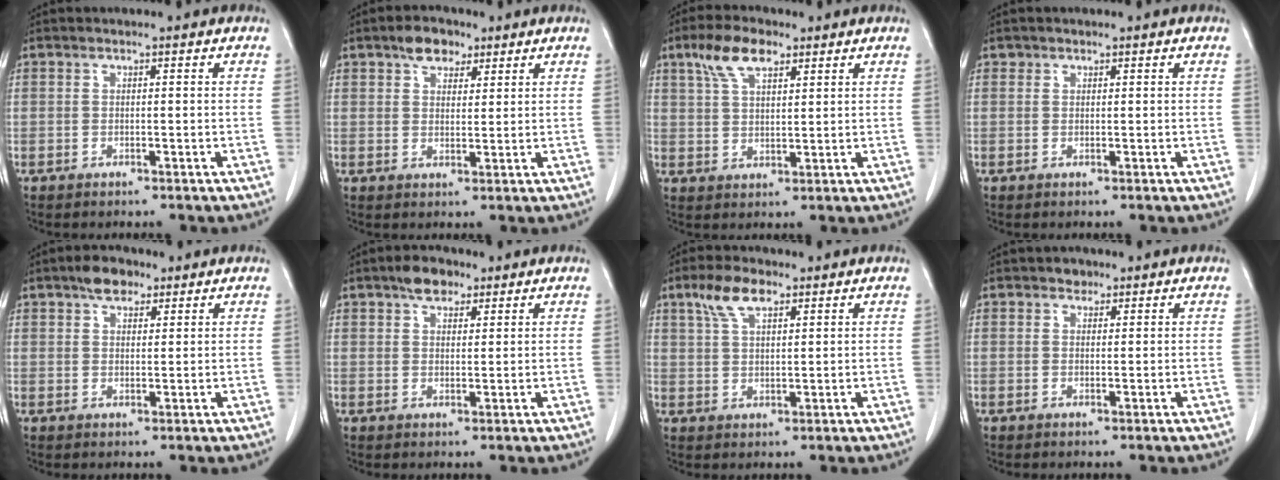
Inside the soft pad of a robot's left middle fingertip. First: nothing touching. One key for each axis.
{"total": 4.6, "fx": 3.1, "fy": 2.6, "fz": 2.3, "tx": -0.038, "ty": 0.012, "tz": 0.053}
{"total": 6.9, "fx": 4.2, "fy": 2.8, "fz": 4.6, "tx": -0.097, "ty": 0.015, "tz": 0.081}
{"total": 0.6, "fx": 0.5, "fy": 0.4, "fz": 0.0, "tx": 0.004, "ty": -0.002, "tz": 0.007}
{"total": 4.2, "fx": 2.9, "fy": 2.1, "fz": 2.2, "tx": -0.040, "ty": 0.010, "tz": 0.051}
{"total": 4.3, "fx": 2.9, "fy": 2.1, "fz": 2.2, "tx": -0.040, "ty": 0.010, "tz": 0.051}
{"total": 5.8, "fx": 3.6, "fy": 2.2, "fz": 4.0, "tx": -0.086, "ty": 0.013, "tz": 0.071}
{"total": 1.6, "fx": 1.1, "fy": 1.0, "fz": 0.4, "tx": -0.004, "ty": -0.001, "tz": 0.016}